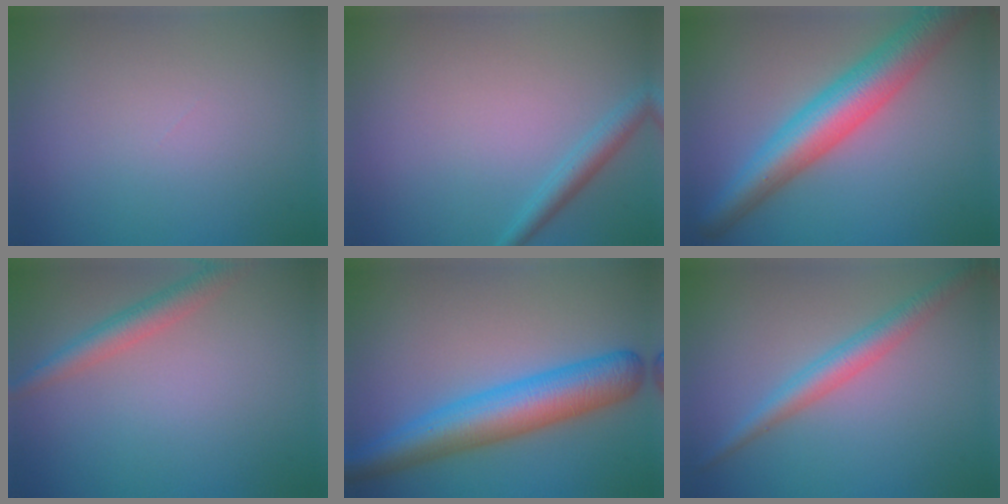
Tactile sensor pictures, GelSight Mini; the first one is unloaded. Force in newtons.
{"total": 2.0, "press": 2.0, "slide": 0.1}
{"total": 7.4, "press": 7.4, "slide": 0.5}
{"total": 2.9, "press": 2.9, "slide": 0.1}
{"total": 7.2, "press": 7.2, "slide": 0.2}
{"total": 2.9, "press": 2.9, "slide": 0.1}